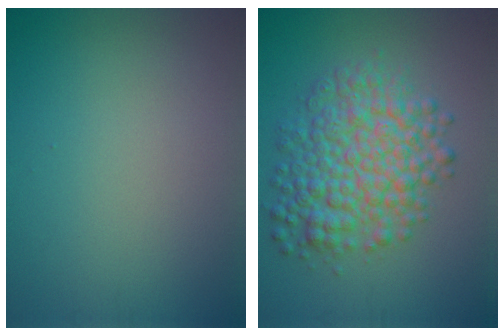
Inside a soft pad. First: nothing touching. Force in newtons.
{"total": 7.5, "press": 7.5, "slide": 0.1}